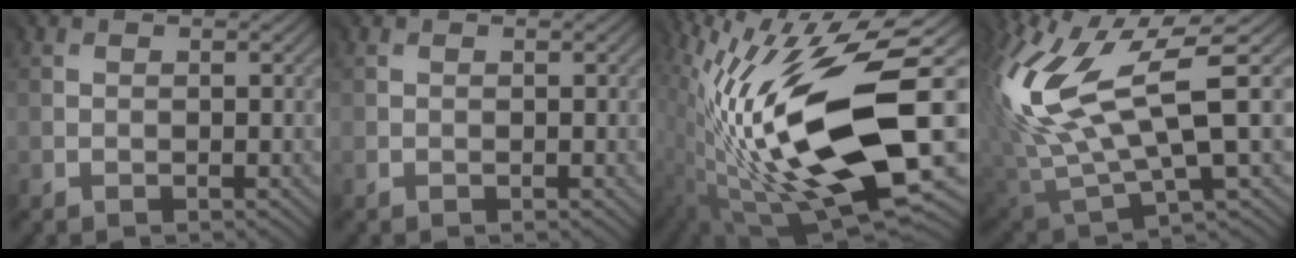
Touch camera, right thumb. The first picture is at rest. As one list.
[{"total": 0.0}, {"total": 18.9, "force": [-0.4, 6.6, 17.8], "torque": [-0.339, -0.011, -0.002]}, {"total": 14.5, "force": [3.6, 5.6, 12.9], "torque": [-0.307, 0.000, 0.077]}]